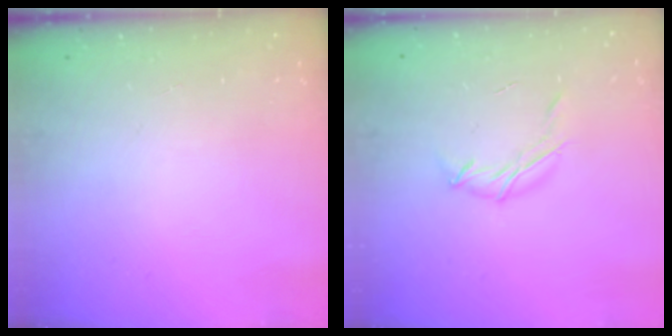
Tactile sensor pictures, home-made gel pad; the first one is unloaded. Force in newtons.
{"total": 8.0, "press": 7.9, "slide": 1.6}